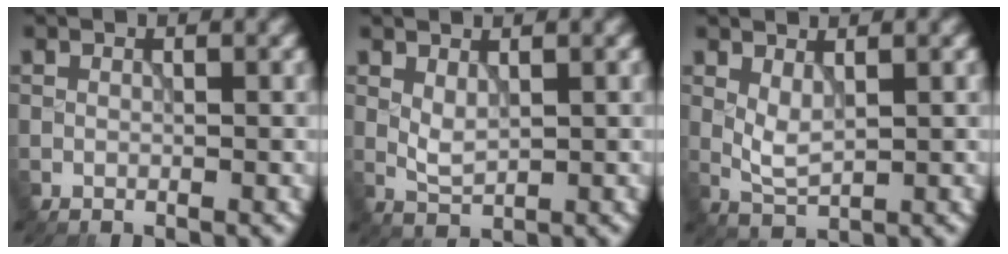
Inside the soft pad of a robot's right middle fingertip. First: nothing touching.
{"total": 1.7, "force": [0.7, 0.7, 1.4], "torque": [-0.032, -0.002, 0.019]}
{"total": 2.1, "force": [0.8, 0.8, 1.8], "torque": [-0.043, -0.004, 0.021]}